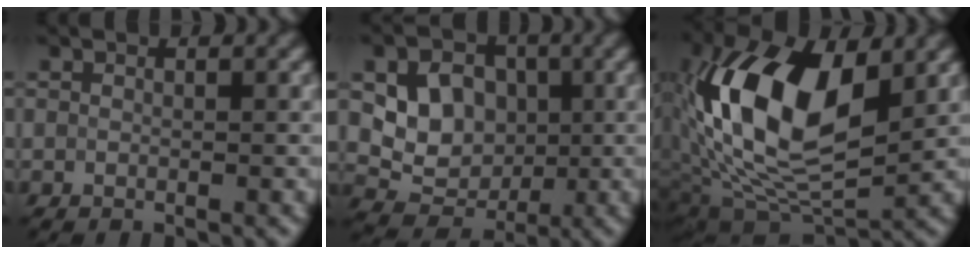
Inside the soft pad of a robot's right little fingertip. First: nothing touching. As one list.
[{"total": 6.0, "force": [1.0, 5.0, 3.1], "torque": [-0.048, 0.000, 0.008]}, {"total": 13.9, "force": [2.4, 7.5, 11.5], "torque": [-0.220, 0.009, 0.038]}]